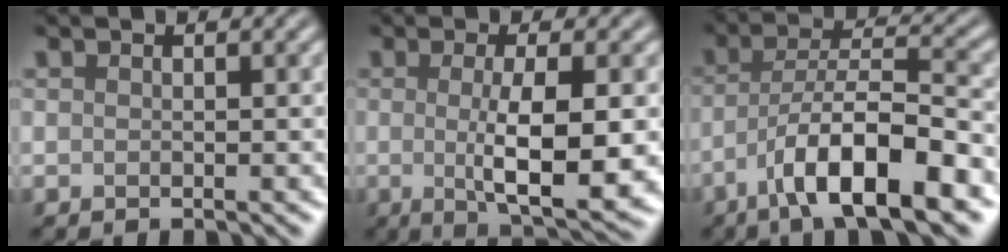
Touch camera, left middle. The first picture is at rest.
{"total": 8.2, "force": [-0.8, 2.0, 7.9], "torque": [-0.121, -0.013, -0.006]}
{"total": 9.9, "force": [-5.2, 2.4, 8.1], "torque": [-0.132, 0.013, -0.089]}